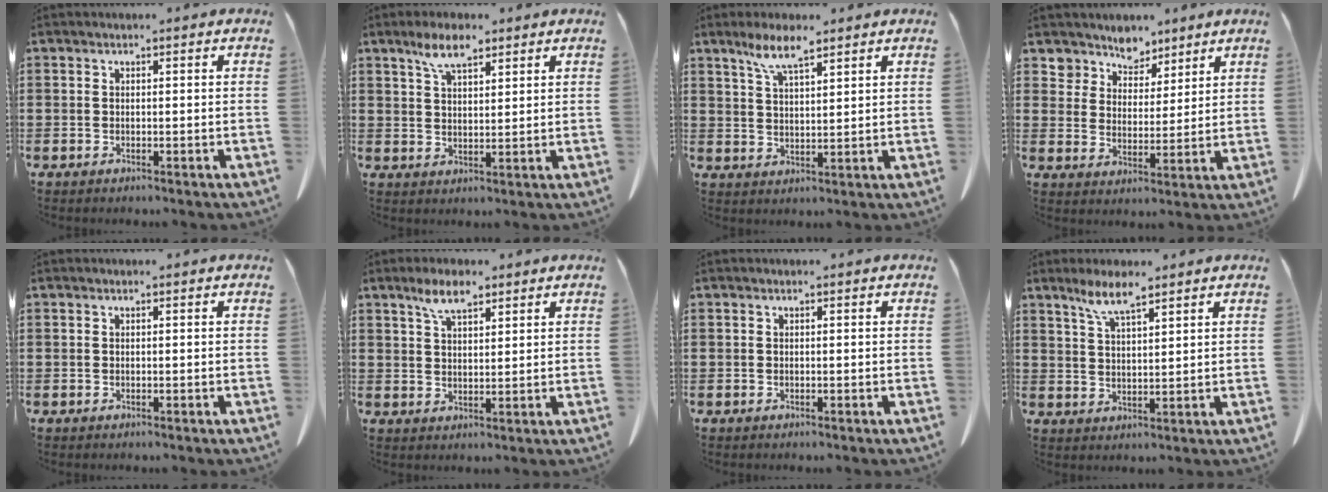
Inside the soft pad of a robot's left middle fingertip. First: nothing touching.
{"total": 5.5, "force": [3.7, 1.9, 3.7], "torque": [-0.080, 0.002, 0.066]}
{"total": 6.0, "force": [4.2, 1.2, 4.2], "torque": [-0.091, -0.002, 0.073]}
{"total": 5.9, "force": [5.3, 2.7, -0.2], "torque": [-0.030, -0.033, 0.098]}
{"total": 0.0}
{"total": 5.1, "force": [3.3, 1.8, 3.4], "torque": [-0.074, 0.003, 0.060]}
{"total": 0.0}
{"total": 5.5, "force": [4.0, 0.8, 3.7], "torque": [-0.081, -0.004, 0.070]}